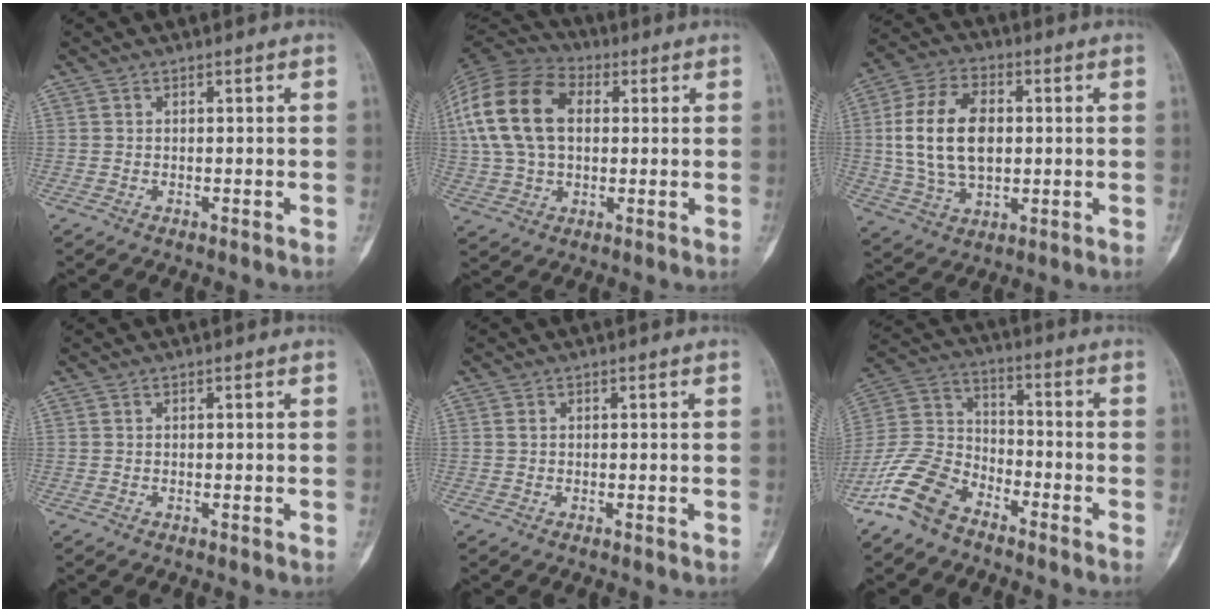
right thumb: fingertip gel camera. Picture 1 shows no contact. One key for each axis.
{"total": 18.6, "fx": 3.3, "fy": 12.2, "fz": 13.7, "tx": -0.265, "ty": 0.020, "tz": 0.055}
{"total": 16.2, "fx": 1.4, "fy": 10.2, "fz": 12.5, "tx": -0.220, "ty": 0.007, "tz": 0.028}
{"total": 0.0}
{"total": 0.7, "fx": 0.3, "fy": 0.5, "fz": 0.4, "tx": -0.007, "ty": 0.002, "tz": 0.007}
{"total": 12.7, "fx": -8.9, "fy": 6.7, "fz": 6.1, "tx": -0.122, "ty": 0.053, "tz": -0.187}